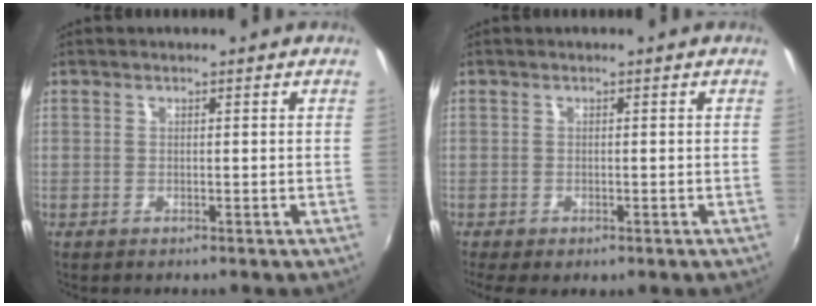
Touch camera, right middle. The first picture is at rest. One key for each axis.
{"total": 4.3, "fx": -2.7, "fy": 1.8, "fz": 2.8, "tx": -0.059, "ty": -0.021, "tz": -0.041}